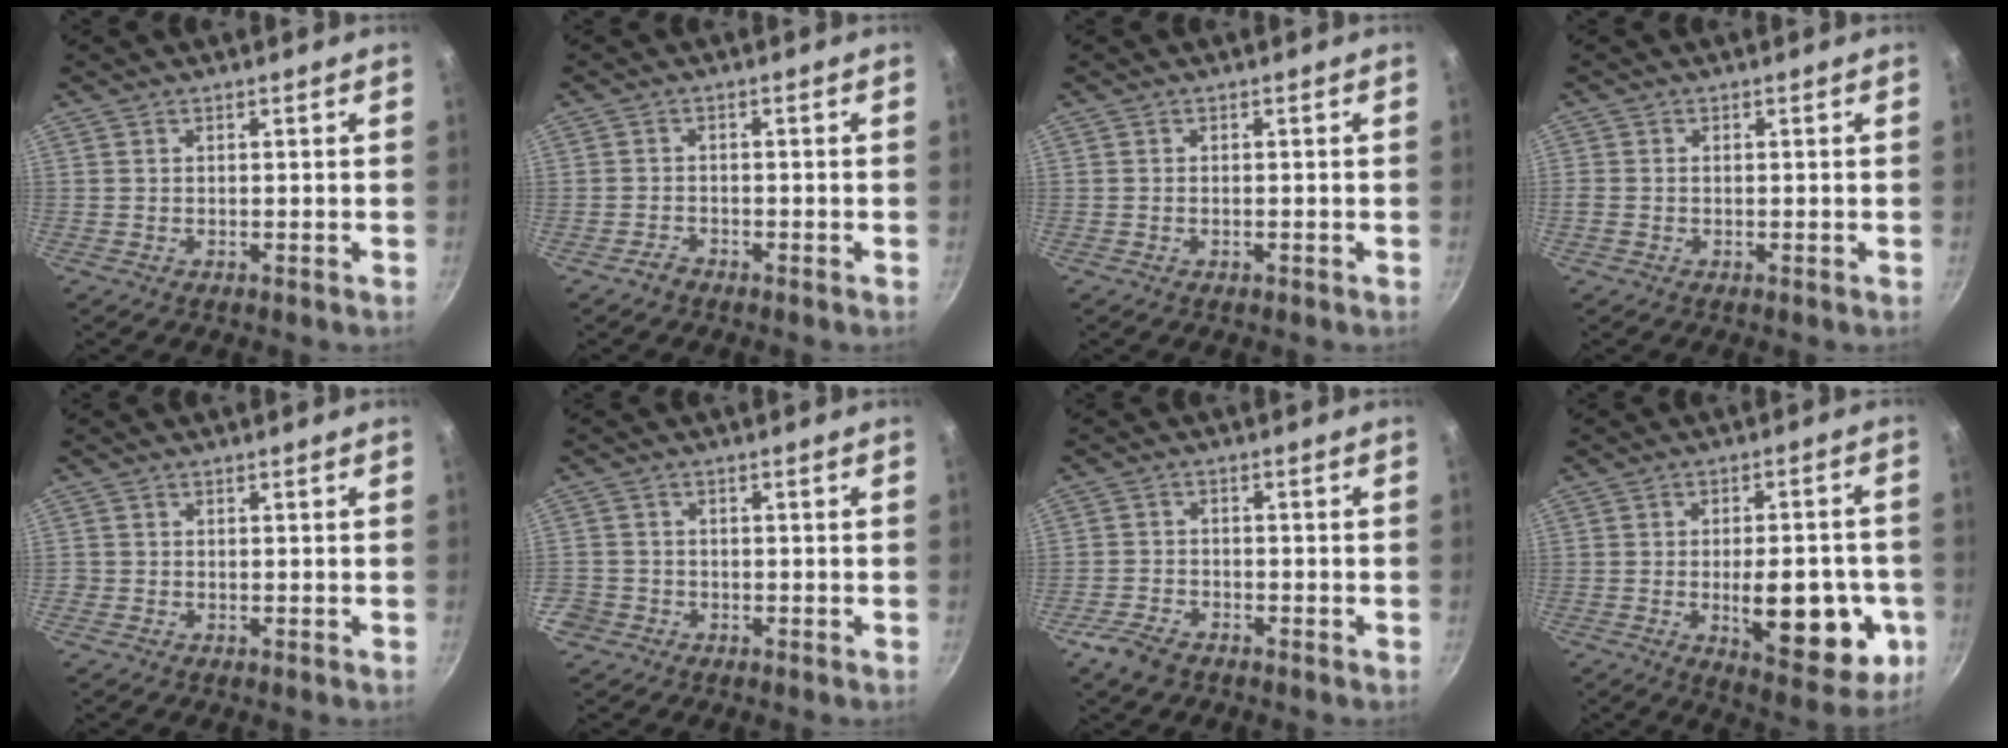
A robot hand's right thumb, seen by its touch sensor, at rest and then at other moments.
{"total": 1.8, "force": [-1.4, 0.9, 0.4], "torque": [-0.005, 0.018, -0.025]}
{"total": 0.7, "force": [-0.3, 0.3, 0.5], "torque": [-0.008, 0.003, -0.006]}
{"total": 0.9, "force": [-0.1, 0.7, 0.6], "torque": [-0.013, 0.002, -0.003]}
{"total": 0.7, "force": [-0.2, 0.6, 0.1], "torque": [0.000, 0.001, -0.007]}
{"total": 4.6, "force": [-2.0, 4.0, 1.2], "torque": [-0.023, 0.027, -0.033]}
{"total": 5.1, "force": [-3.6, 2.5, 2.6], "torque": [-0.060, 0.021, -0.072]}
{"total": 18.2, "force": [-4.2, 8.0, 15.8], "torque": [-0.175, 0.003, -0.048]}